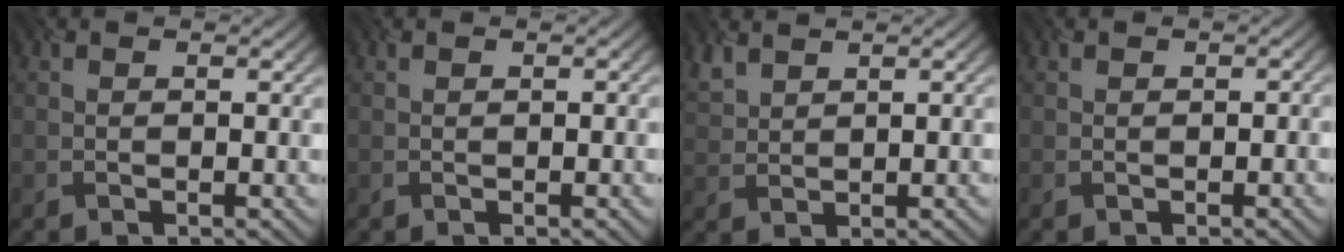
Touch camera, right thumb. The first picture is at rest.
{"total": 1.1, "force": [-0.3, 0.5, 0.9], "torque": [-0.010, 0.001, 0.000]}
{"total": 2.7, "force": [2.4, 0.8, 0.8], "torque": [-0.037, 0.010, 0.059]}
{"total": 1.0, "force": [-0.3, 0.9, 0.3], "torque": [-0.004, 0.003, 0.004]}